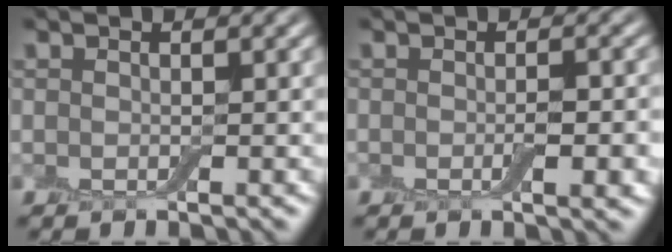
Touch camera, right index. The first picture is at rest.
{"total": 2.5, "force": [-0.6, 0.6, 2.3], "torque": [-0.036, -0.002, -0.010]}